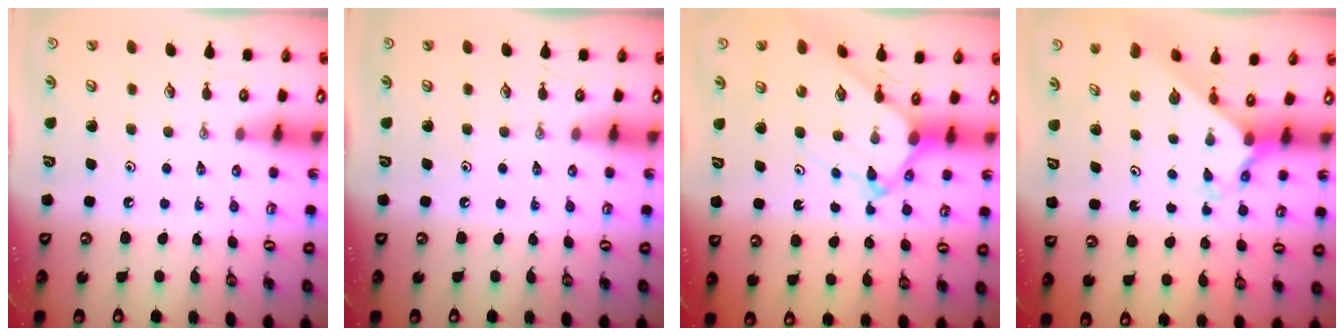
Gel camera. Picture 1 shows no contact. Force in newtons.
{"total": 0.0}
{"total": 5.6, "press": 5.6, "slide": 0.6}
{"total": 3.3, "press": 3.3, "slide": 0.3}